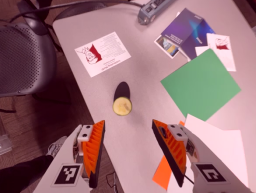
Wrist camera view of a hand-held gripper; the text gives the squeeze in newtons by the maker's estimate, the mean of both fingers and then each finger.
{"total": 0.0}